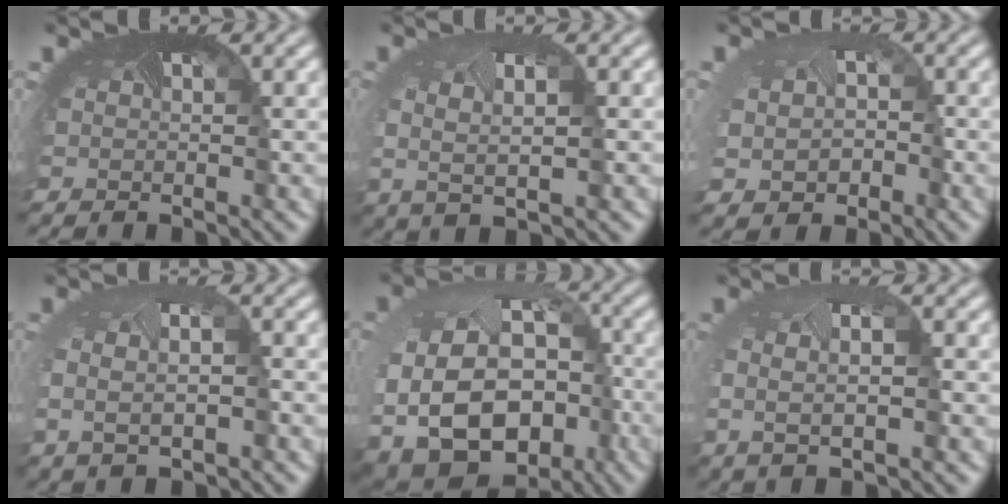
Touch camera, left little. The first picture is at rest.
{"total": 1.9, "force": [-0.1, 0.4, 1.8], "torque": [-0.057, -0.010, -0.004]}
{"total": 4.1, "force": [-0.9, 3.3, 2.3], "torque": [-0.048, -0.023, -0.005]}
{"total": 3.3, "force": [-0.5, 2.0, 2.6], "torque": [-0.053, -0.004, 0.004]}
{"total": 17.9, "force": [-5.1, 13.6, 10.6], "torque": [-0.215, -0.038, -0.081]}
{"total": 2.5, "force": [-0.2, 0.7, 2.4], "torque": [-0.063, -0.006, -0.003]}